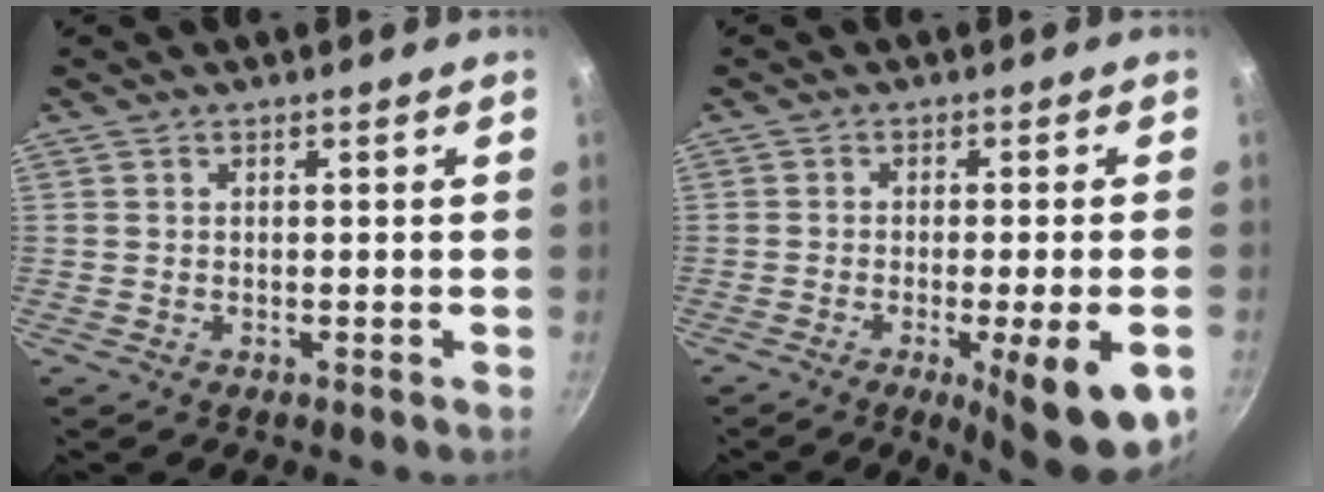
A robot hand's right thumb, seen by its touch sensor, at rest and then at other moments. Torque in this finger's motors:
{"motor_torque": [1.60, 1.39, 1.54, -0.46, 0.30]}